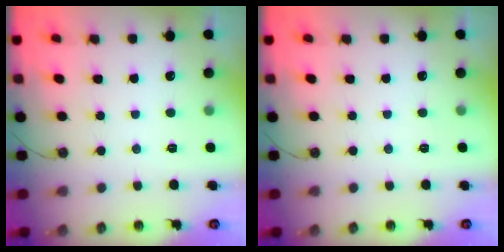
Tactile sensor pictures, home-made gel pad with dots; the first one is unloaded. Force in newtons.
{"total": 0.0}